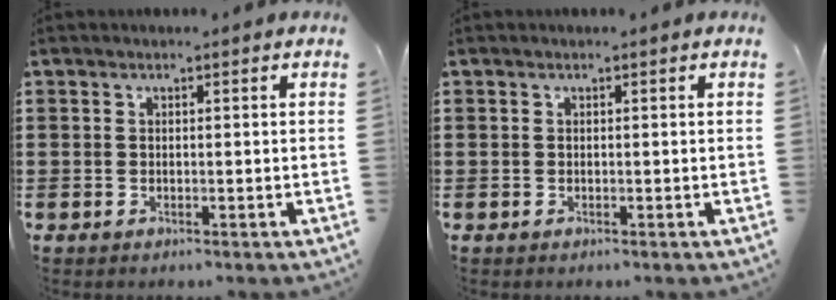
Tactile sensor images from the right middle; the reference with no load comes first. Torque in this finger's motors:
{"motor_torque": [1.29, -0.85, -0.01, 0.00]}